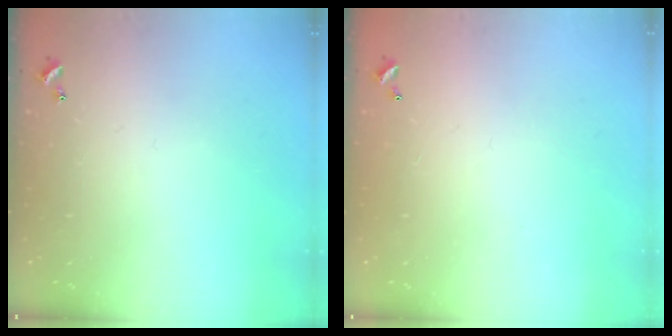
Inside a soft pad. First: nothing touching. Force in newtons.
{"total": 3.0, "press": 3.0, "slide": 0.1}